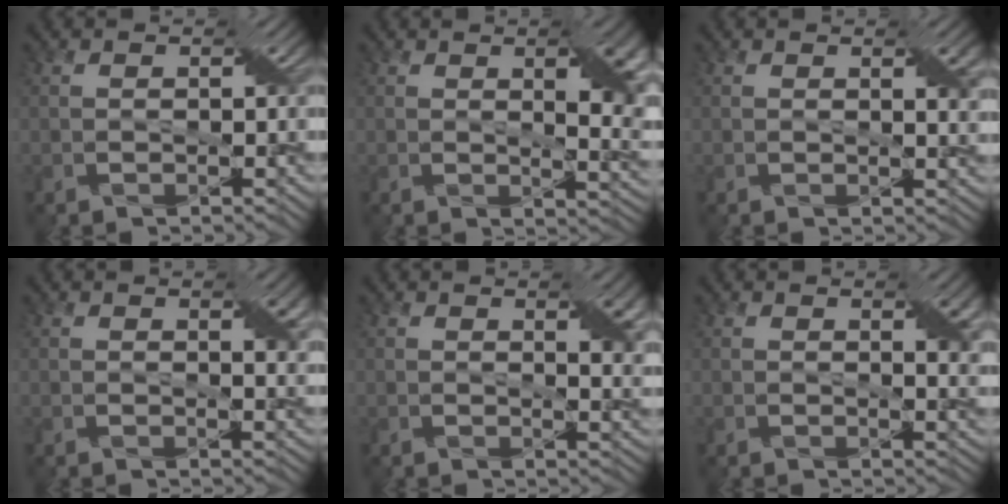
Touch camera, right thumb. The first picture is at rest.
{"total": 8.9, "force": [2.4, 3.9, 7.7], "torque": [-0.099, -0.006, 0.045]}
{"total": 2.4, "force": [1.1, 0.6, 2.0], "torque": [-0.032, -0.002, 0.020]}
{"total": 2.6, "force": [1.1, 0.7, 2.2], "torque": [-0.036, -0.002, 0.020]}
{"total": 4.0, "force": [1.5, 1.3, 3.4], "torque": [-0.053, -0.001, 0.028]}
{"total": 3.1, "force": [1.3, 1.0, 2.7], "torque": [-0.043, -0.001, 0.023]}